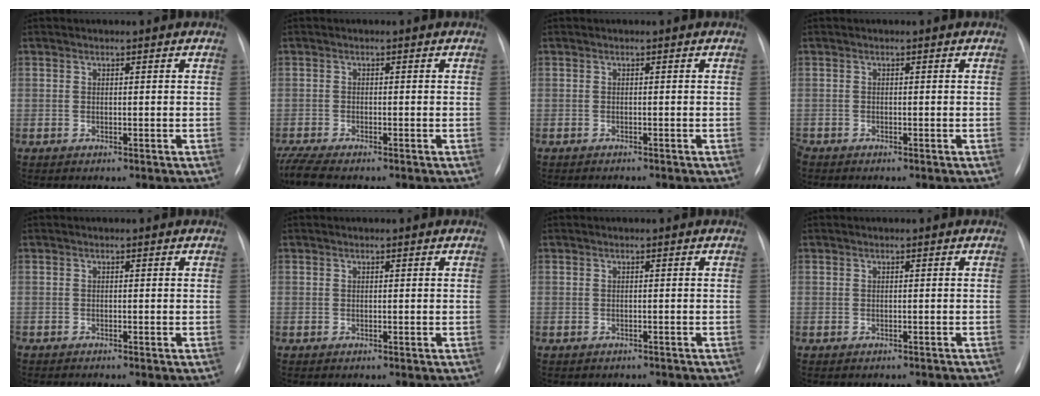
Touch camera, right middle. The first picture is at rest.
{"total": 4.8, "force": [-4.1, 0.6, 2.5], "torque": [-0.057, -0.012, -0.073]}
{"total": 1.2, "force": [-1.2, 0.1, 0.3], "torque": [-0.006, -0.003, -0.013]}
{"total": 0.8, "force": [-0.7, 0.3, 0.2], "torque": [-0.006, -0.001, -0.014]}
{"total": 0.9, "force": [-0.8, -0.1, 0.3], "torque": [-0.004, 0.001, -0.015]}
{"total": 0.0}
{"total": 3.0, "force": [-2.7, 1.2, 0.5], "torque": [-0.010, -0.001, -0.031]}
{"total": 4.6, "force": [-4.1, 1.4, 1.3], "torque": [-0.014, 0.002, -0.044]}